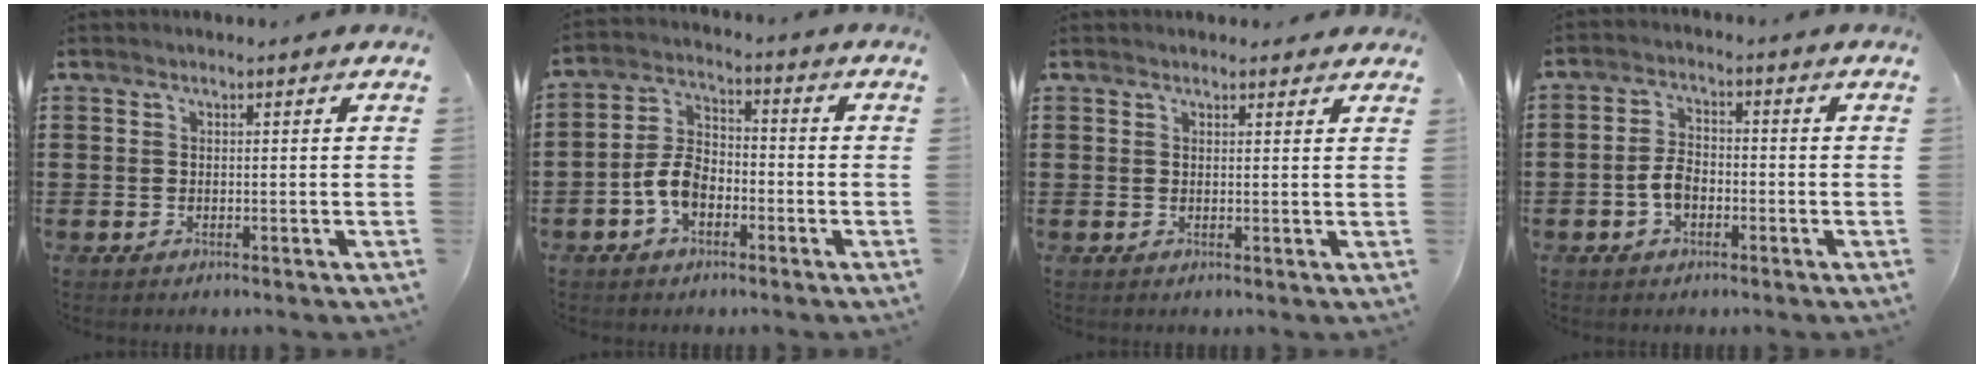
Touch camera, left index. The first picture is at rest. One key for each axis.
{"total": 6.2, "fx": -2.7, "fy": 3.9, "fz": 4.0, "tx": -0.107, "ty": 0.005, "tz": -0.062}
{"total": 1.3, "fx": 1.2, "fy": 0.5, "fz": 0.1, "tx": -0.005, "ty": 0.003, "tz": 0.023}
{"total": 4.0, "fx": -1.3, "fy": 2.4, "fz": 2.9, "tx": -0.076, "ty": 0.000, "tz": -0.032}